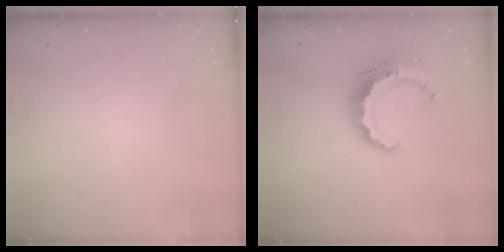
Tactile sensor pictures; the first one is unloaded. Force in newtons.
{"total": 9.7, "press": 9.7, "slide": 1.1}